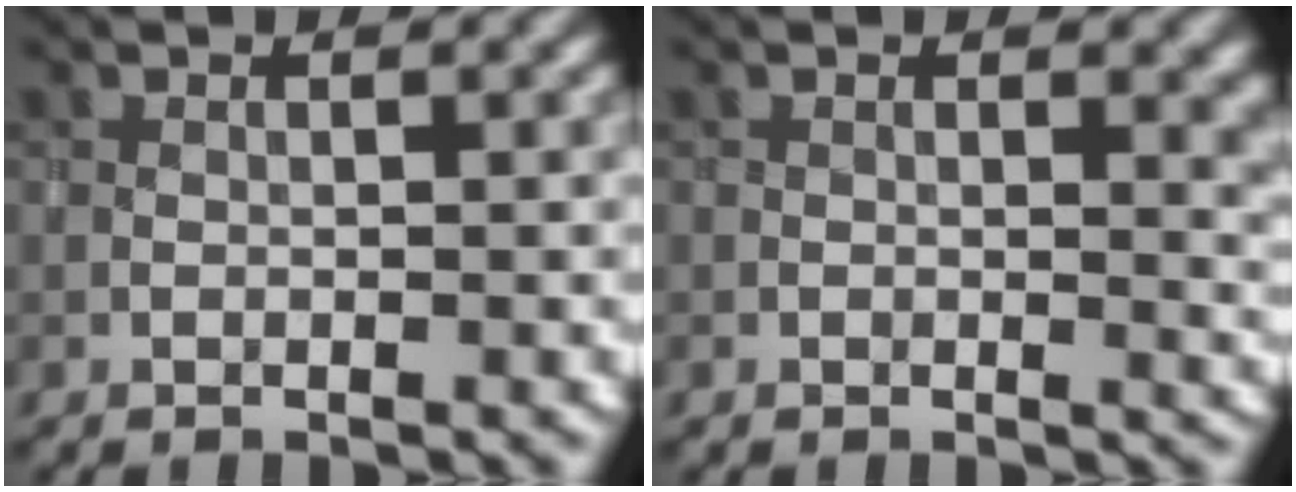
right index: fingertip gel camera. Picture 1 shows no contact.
{"total": 3.5, "force": [0.3, 2.0, 2.9], "torque": [-0.037, -0.005, 0.005]}